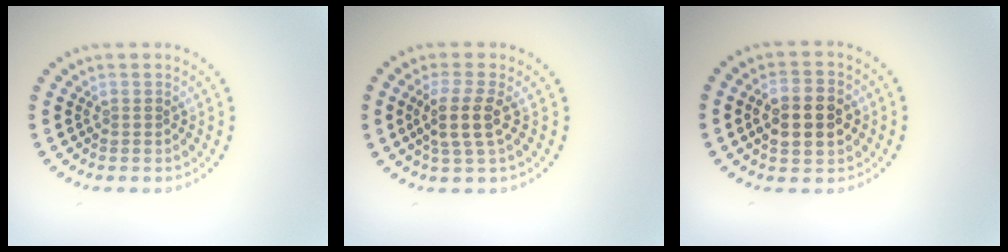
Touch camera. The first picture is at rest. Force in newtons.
{"total": 2.9, "press": 2.4, "slide": 1.6}
{"total": 5.0, "press": 5.0, "slide": 0.2}